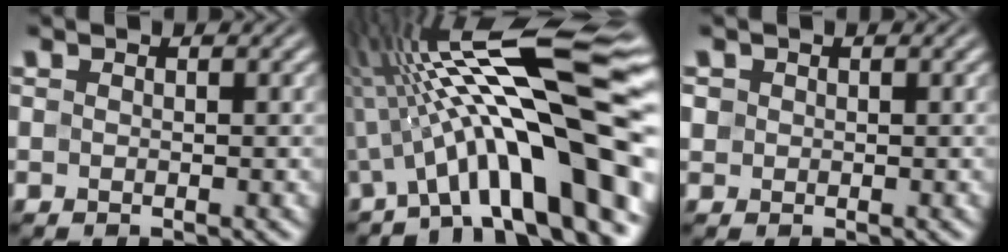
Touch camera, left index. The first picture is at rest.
{"total": 16.1, "force": [-1.0, 3.3, 15.8], "torque": [-0.221, 0.032, -0.017]}
{"total": 0.9, "force": [0.1, 0.9, 0.2], "torque": [-0.005, -0.002, 0.002]}